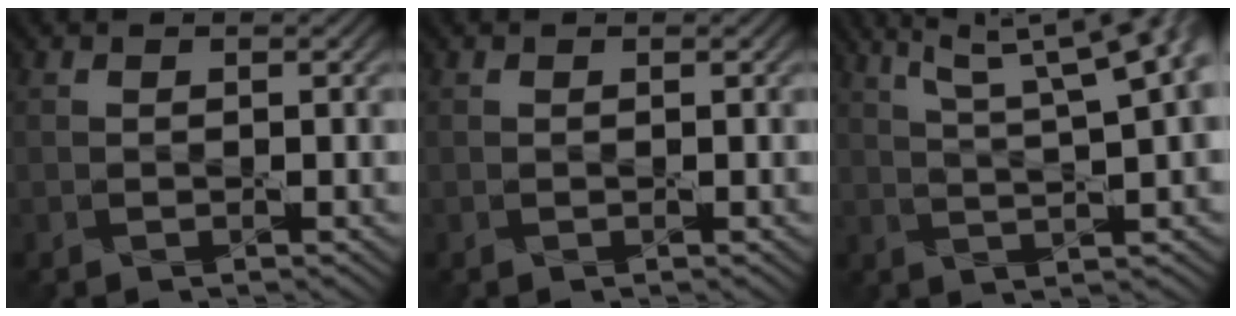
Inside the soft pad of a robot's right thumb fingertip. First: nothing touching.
{"total": 0.0}
{"total": 13.4, "force": [6.7, 3.8, 10.9], "torque": [-0.146, 0.045, 0.083]}